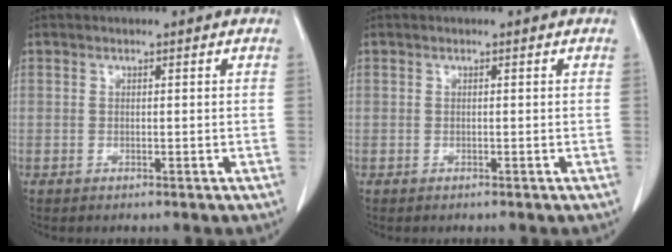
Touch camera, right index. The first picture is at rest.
{"total": 0.0}